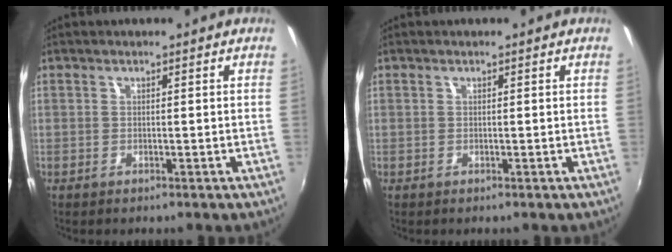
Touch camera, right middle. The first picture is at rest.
{"total": 0.0}